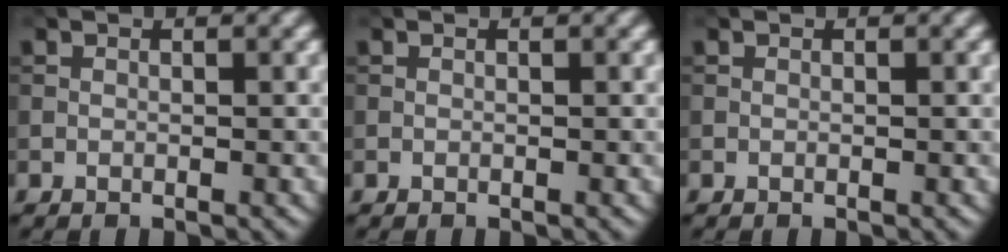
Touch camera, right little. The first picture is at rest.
{"total": 0.0}
{"total": 0.0}